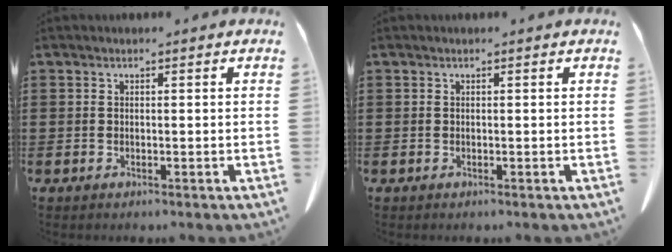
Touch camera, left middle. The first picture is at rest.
{"total": 0.0}